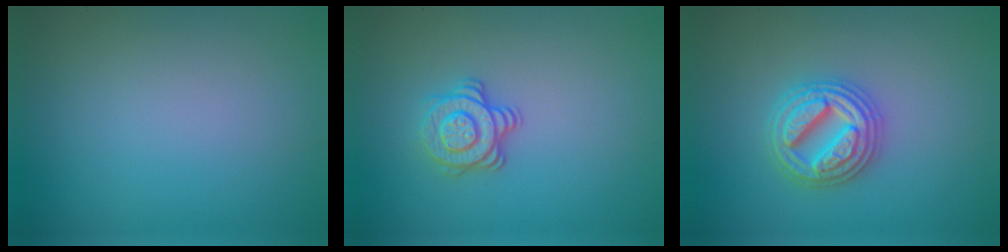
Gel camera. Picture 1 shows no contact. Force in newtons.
{"total": 3.1, "press": 2.5, "slide": 1.7}
{"total": 4.8, "press": 4.8, "slide": 0.8}